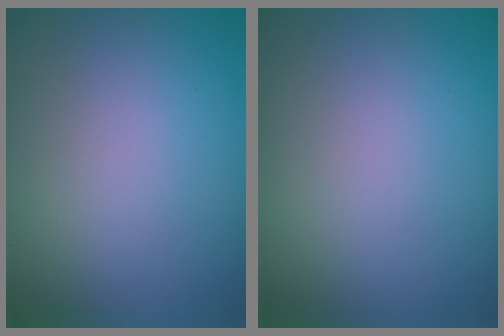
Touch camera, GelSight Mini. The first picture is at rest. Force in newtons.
{"total": 0.0}